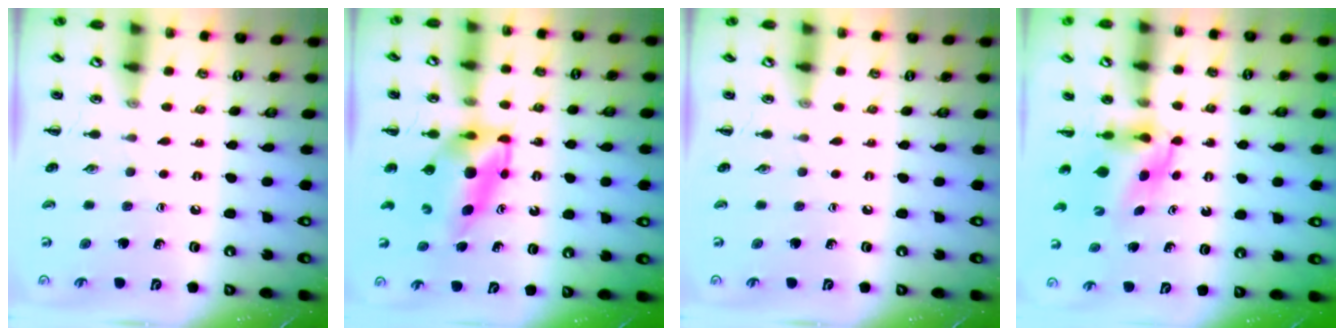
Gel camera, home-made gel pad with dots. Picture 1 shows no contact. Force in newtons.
{"total": 6.8, "press": 6.7, "slide": 1.4}
{"total": 0.0}
{"total": 5.8, "press": 5.7, "slide": 1.0}